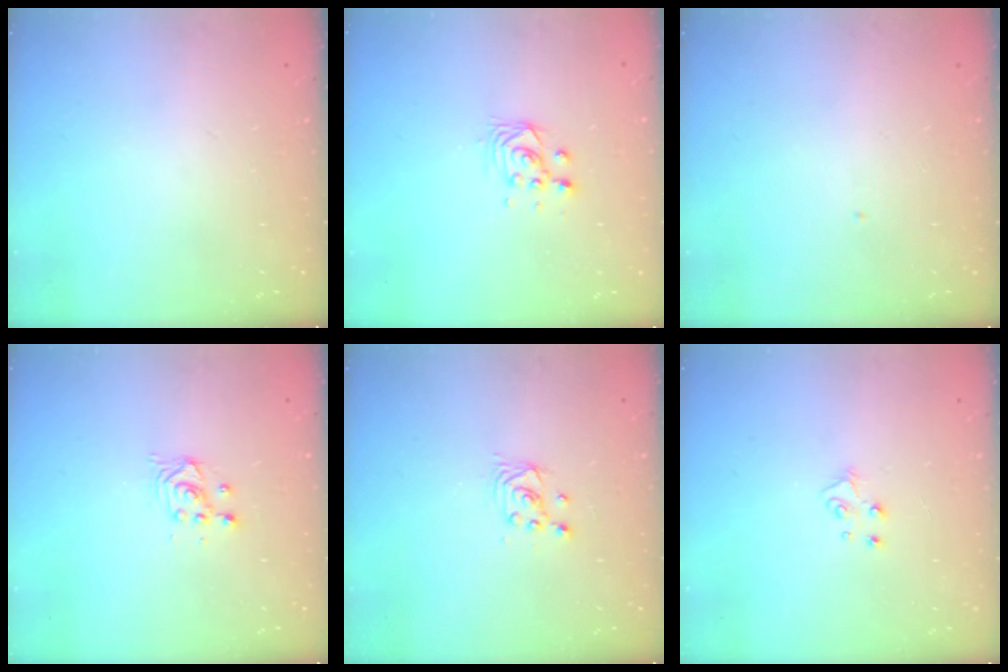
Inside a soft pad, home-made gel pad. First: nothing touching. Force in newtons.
{"total": 2.8, "press": 2.8, "slide": 0.2}
{"total": 0.0}
{"total": 2.5, "press": 2.5, "slide": 0.2}
{"total": 2.2, "press": 2.2, "slide": 0.3}
{"total": 4.0, "press": 4.0, "slide": 0.2}